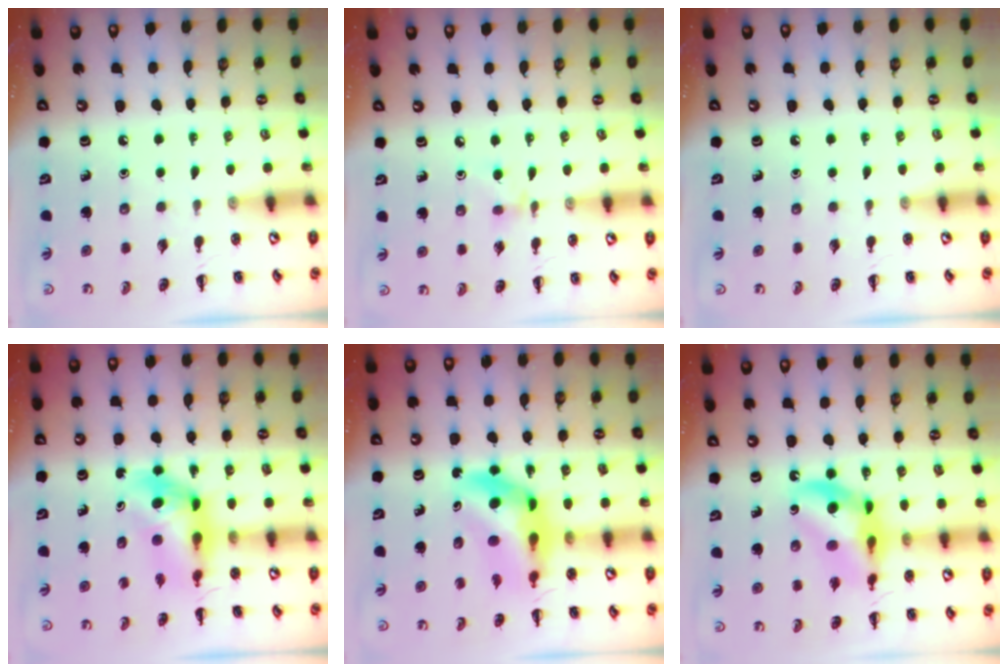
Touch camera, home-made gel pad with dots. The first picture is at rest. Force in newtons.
{"total": 4.7, "press": 4.5, "slide": 1.5}
{"total": 0.0}
{"total": 5.1, "press": 5.0, "slide": 0.9}
{"total": 9.5, "press": 9.0, "slide": 3.2}
{"total": 12.9, "press": 12.4, "slide": 3.4}